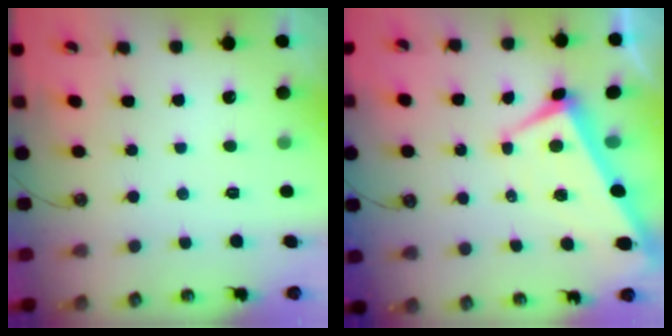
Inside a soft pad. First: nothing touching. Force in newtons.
{"total": 0.9, "press": 0.1, "slide": 0.9}